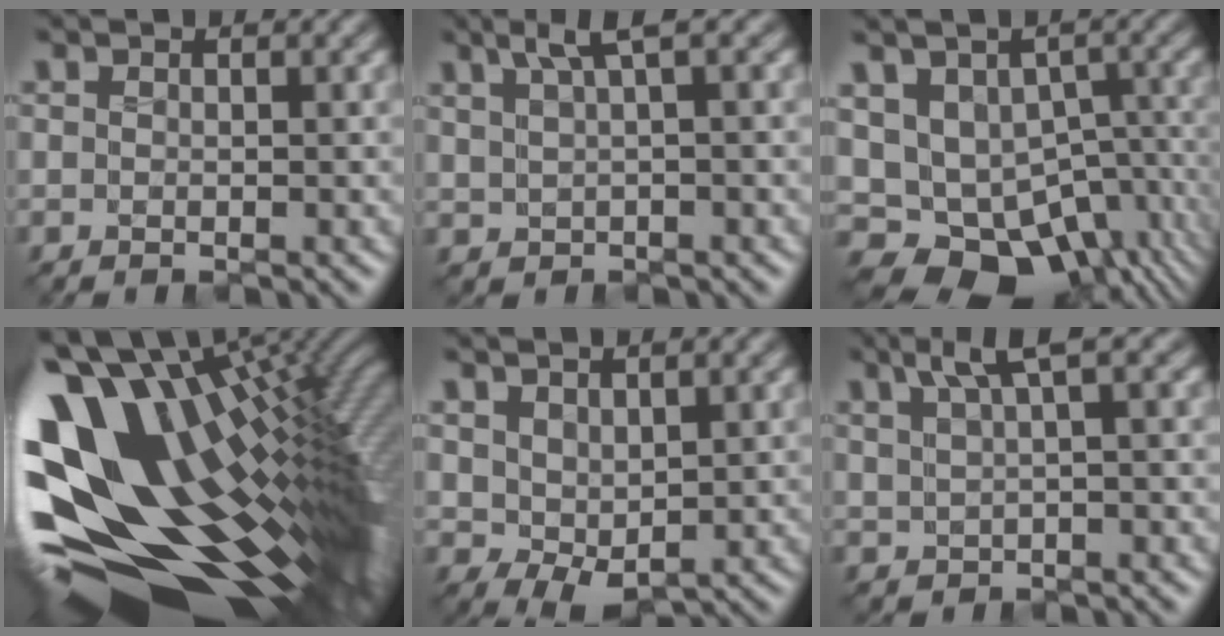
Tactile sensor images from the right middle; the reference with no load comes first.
{"total": 2.7, "force": [1.9, 0.1, 1.9], "torque": [-0.045, 0.011, 0.037]}
{"total": 12.1, "force": [-4.3, 9.0, 6.8], "torque": [-0.126, -0.013, -0.037]}
{"total": 18.4, "force": [0.2, 10.2, 15.4], "torque": [-0.298, -0.056, 0.038]}
{"total": 3.1, "force": [0.9, 2.0, 2.1], "torque": [-0.045, -0.004, 0.024]}
{"total": 3.3, "force": [2.2, 0.3, 2.4], "torque": [-0.054, 0.014, 0.042]}